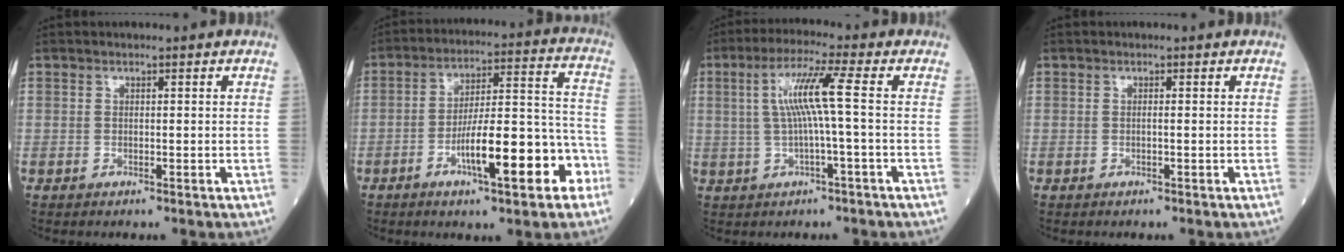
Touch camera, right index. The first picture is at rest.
{"total": 14.7, "force": [-6.7, 3.0, 12.8], "torque": [-0.199, 0.027, -0.097]}
{"total": 7.3, "force": [0.5, -0.8, 7.2], "torque": [-0.141, 0.012, 0.012]}
{"total": 0.0}